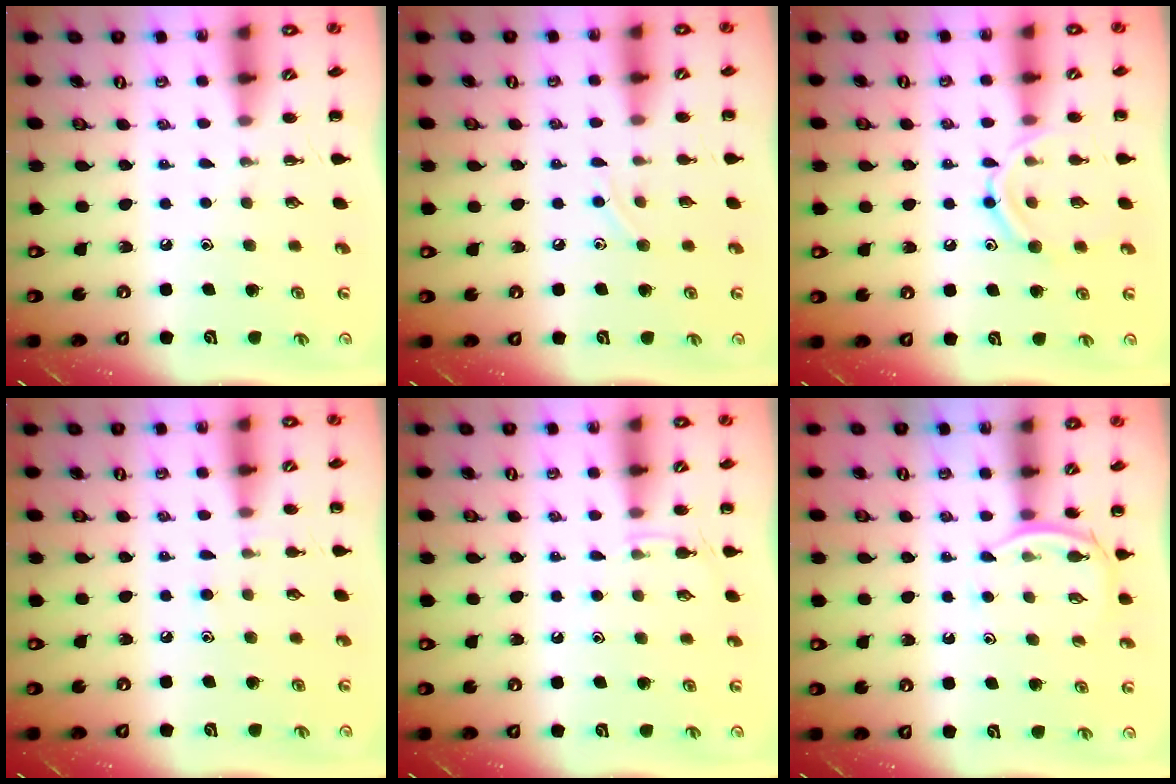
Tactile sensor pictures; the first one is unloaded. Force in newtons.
{"total": 4.8, "press": 4.6, "slide": 1.3}
{"total": 12.4, "press": 12.4, "slide": 1.2}
{"total": 6.0, "press": 5.6, "slide": 2.2}
{"total": 3.5, "press": 3.2, "slide": 1.4}
{"total": 4.3, "press": 4.1, "slide": 1.1}